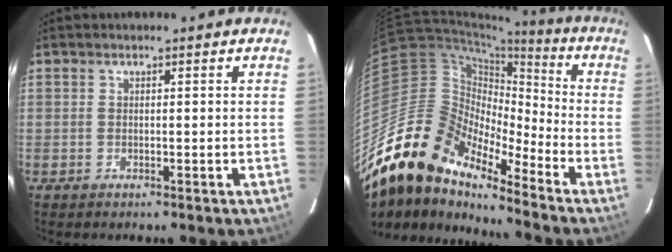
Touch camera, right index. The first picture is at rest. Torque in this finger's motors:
{"motor_torque": [0.82, -1.33, 0.02, -0.21]}